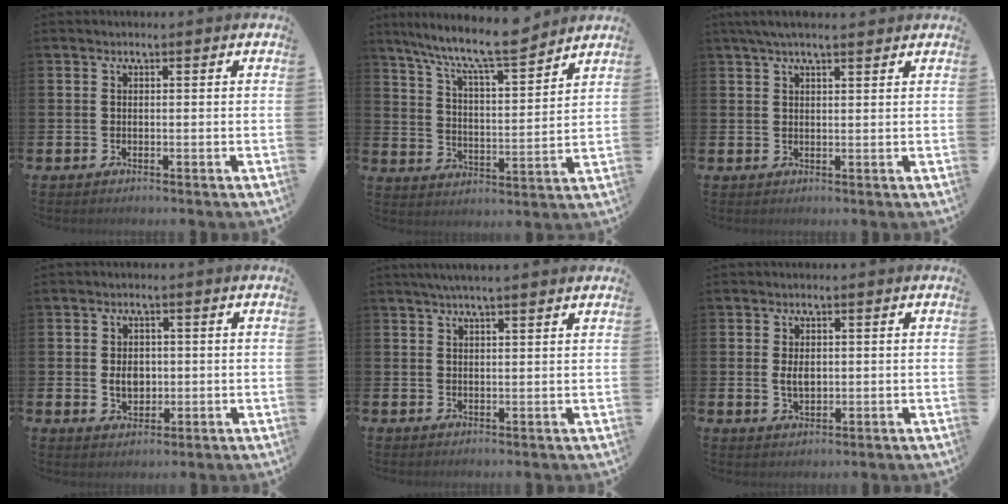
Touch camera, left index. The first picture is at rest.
{"total": 9.8, "force": [9.0, 0.7, 3.7], "torque": [-0.100, -0.058, 0.157]}
{"total": 3.4, "force": [2.7, 0.7, 1.9], "torque": [-0.041, 0.000, 0.050]}
{"total": 3.3, "force": [0.1, 2.5, 2.1], "torque": [-0.030, 0.004, -0.005]}
{"total": 3.0, "force": [2.7, -0.1, 1.3], "torque": [-0.029, -0.002, 0.050]}
{"total": 2.5, "force": [0.4, 1.5, 1.9], "torque": [-0.025, 0.000, 0.003]}